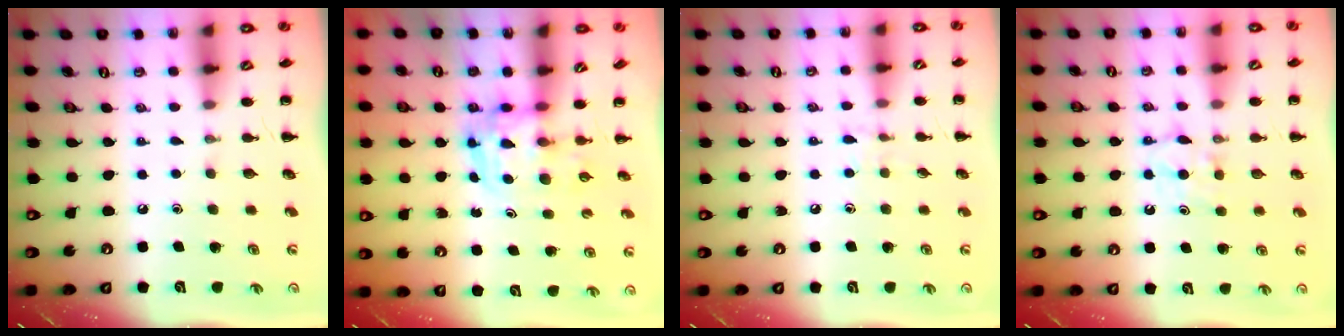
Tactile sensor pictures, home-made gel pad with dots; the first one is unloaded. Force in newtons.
{"total": 3.7, "press": 3.6, "slide": 0.6}
{"total": 6.0, "press": 5.6, "slide": 2.1}
{"total": 5.6, "press": 5.3, "slide": 1.6}